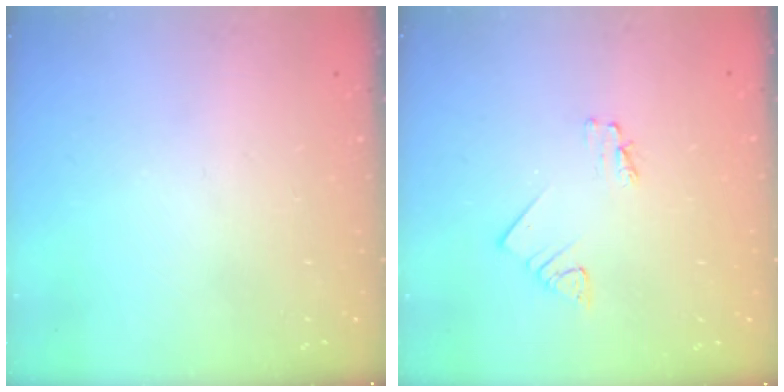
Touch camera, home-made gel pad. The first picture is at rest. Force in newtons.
{"total": 2.1, "press": 2.1, "slide": 0.2}